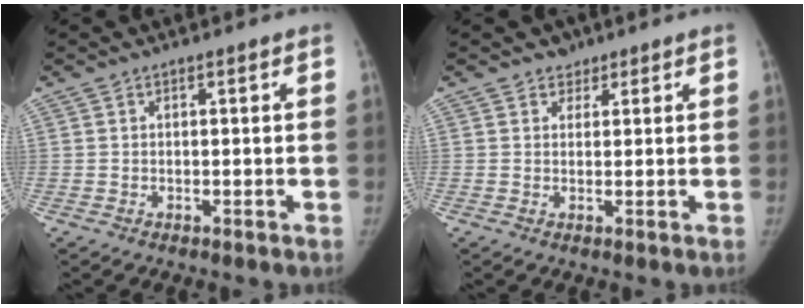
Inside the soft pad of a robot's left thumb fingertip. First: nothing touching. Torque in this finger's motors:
{"motor_torque": [0.21, 0.09, 0.38, -0.02, 0.02]}